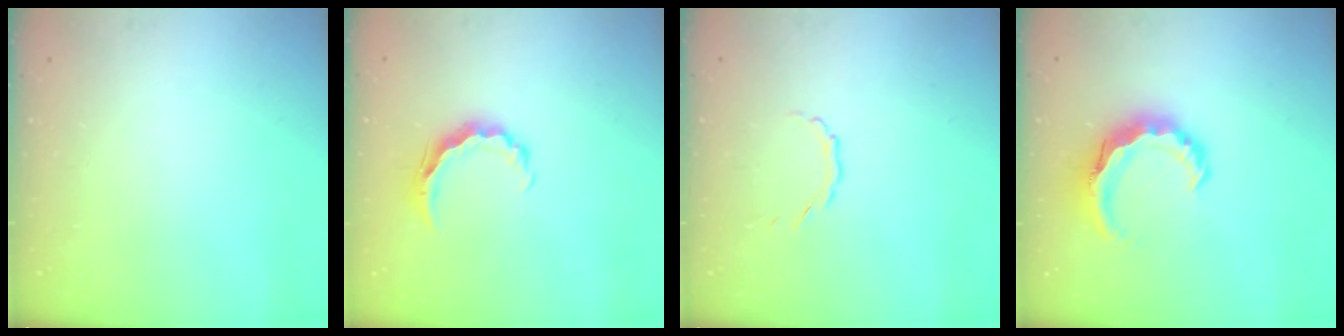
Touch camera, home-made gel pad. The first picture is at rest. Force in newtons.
{"total": 7.1, "press": 7.0, "slide": 0.7}
{"total": 2.8, "press": 2.7, "slide": 0.8}
{"total": 8.9, "press": 8.8, "slide": 1.2}